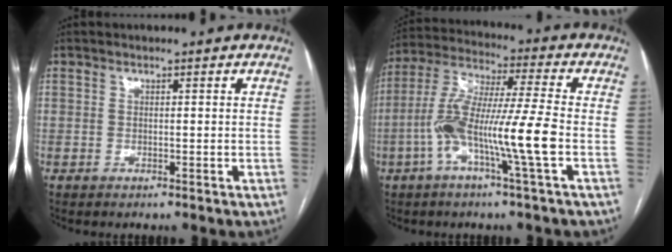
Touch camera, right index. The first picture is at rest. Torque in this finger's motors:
{"motor_torque": [1.59, -0.55, 0.69, 0.21]}